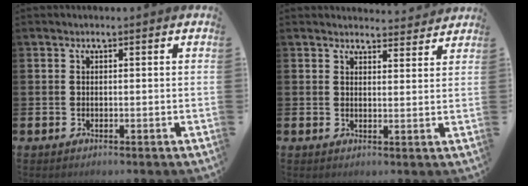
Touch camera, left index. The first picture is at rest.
{"total": 3.2, "force": [3.1, 0.5, -0.1], "torque": [0.004, -0.021, 0.055]}